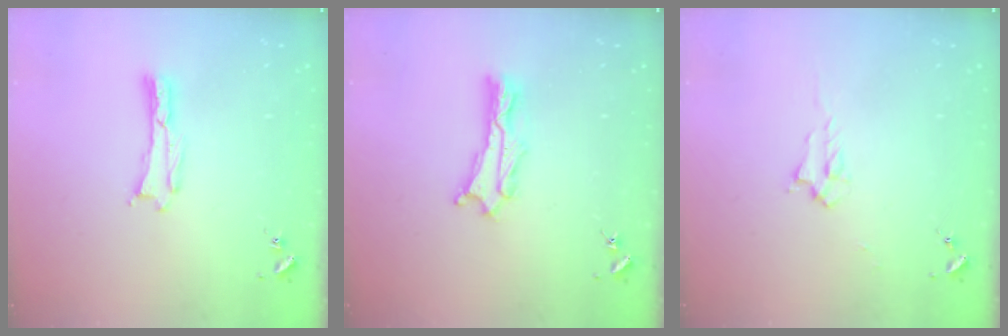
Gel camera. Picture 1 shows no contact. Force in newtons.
{"total": 2.4, "press": 2.4, "slide": 0.3}
{"total": 2.2, "press": 2.2, "slide": 0.4}